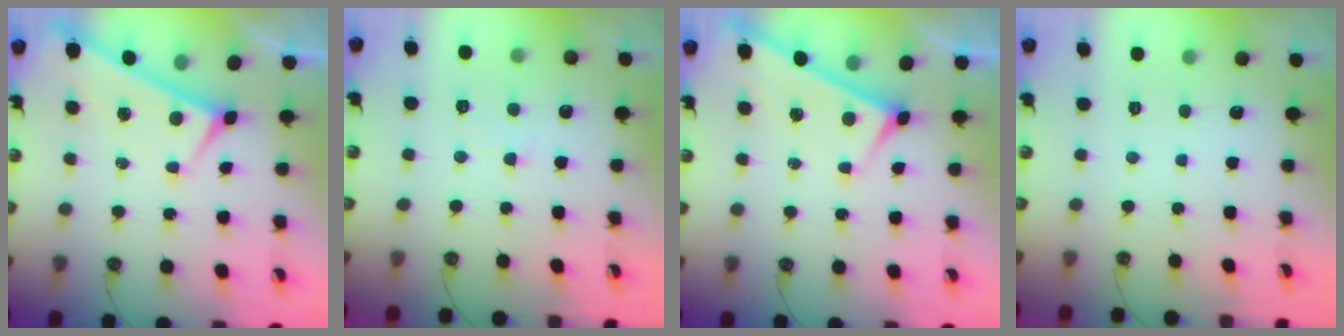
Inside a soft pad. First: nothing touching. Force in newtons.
{"total": 1.4, "press": 1.3, "slide": 0.4}
{"total": 3.6, "press": 3.6, "slide": 0.3}
{"total": 0.0}